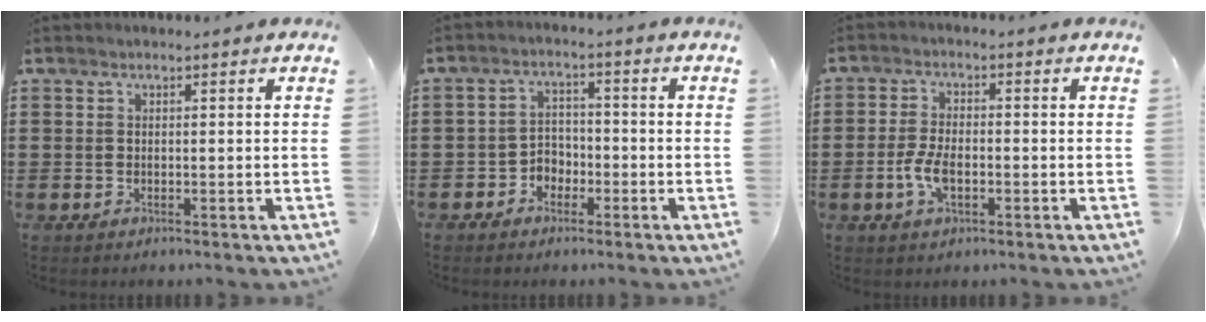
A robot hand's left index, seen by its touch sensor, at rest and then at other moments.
{"total": 3.2, "force": [-2.1, 2.2, 0.9], "torque": [-0.025, 0.009, -0.047]}
{"total": 4.8, "force": [-1.3, 2.2, 4.1], "torque": [-0.099, -0.003, -0.029]}